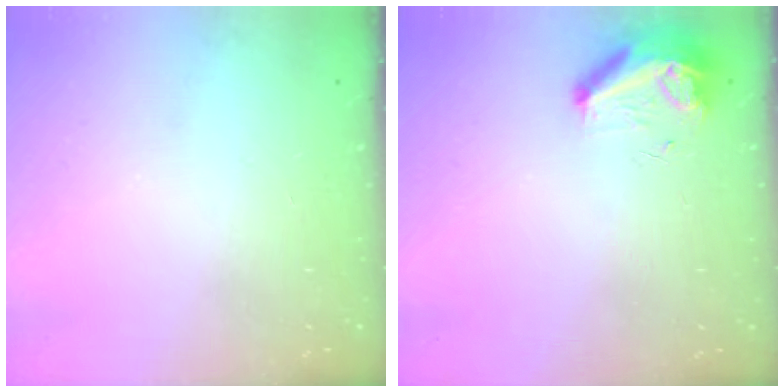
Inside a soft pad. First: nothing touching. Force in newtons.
{"total": 8.3, "press": 8.2, "slide": 0.9}